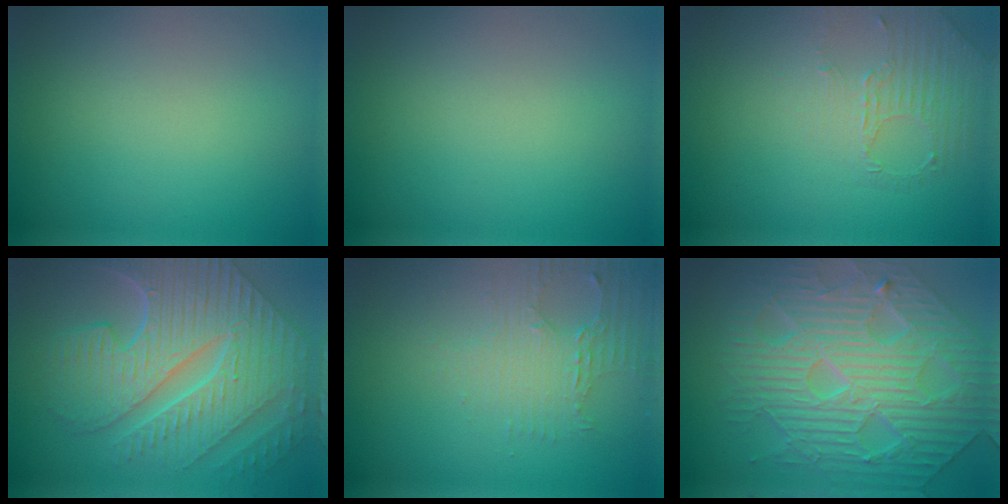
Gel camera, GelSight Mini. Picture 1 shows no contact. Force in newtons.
{"total": 0.0}
{"total": 1.6, "press": 1.0, "slide": 1.2}
{"total": 9.7, "press": 7.6, "slide": 6.1}
{"total": 3.0, "press": 2.5, "slide": 1.7}
{"total": 8.4, "press": 6.9, "slide": 4.9}